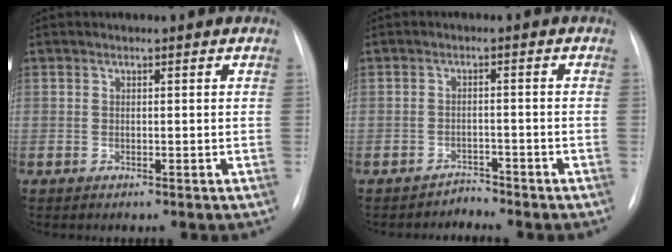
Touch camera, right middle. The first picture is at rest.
{"total": 2.0, "force": [-1.8, 0.2, -0.8], "torque": [0.021, -0.008, -0.029]}